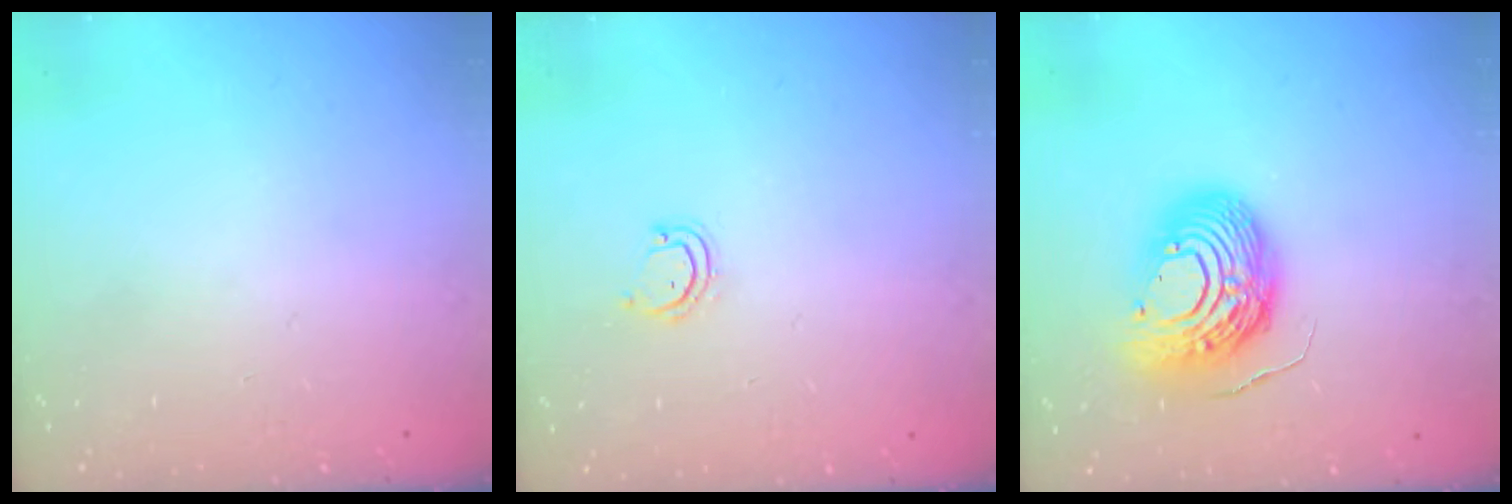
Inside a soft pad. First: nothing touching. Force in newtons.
{"total": 3.3, "press": 3.3, "slide": 0.2}
{"total": 13.8, "press": 13.8, "slide": 1.1}